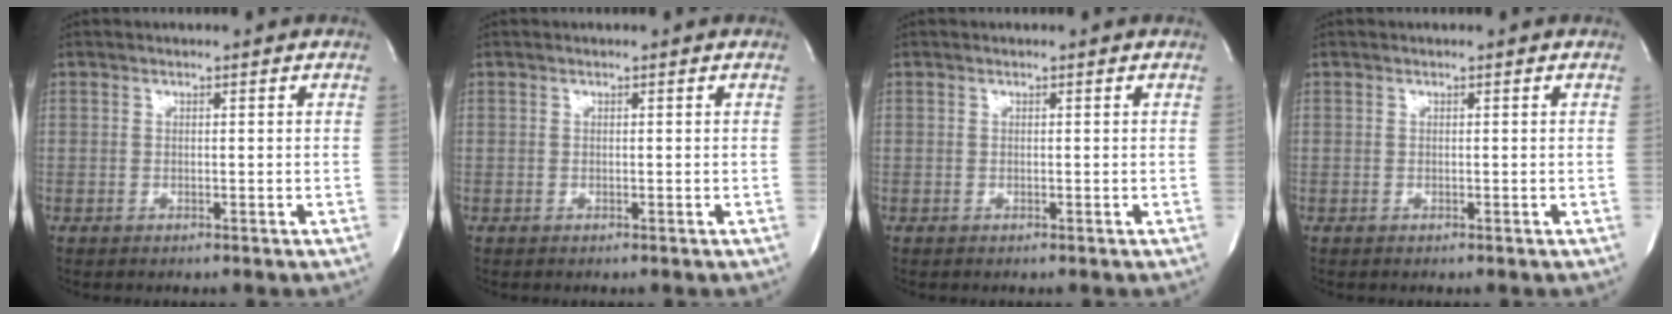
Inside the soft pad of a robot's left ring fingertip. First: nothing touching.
{"total": 0.0}
{"total": 0.0}
{"total": 0.0}